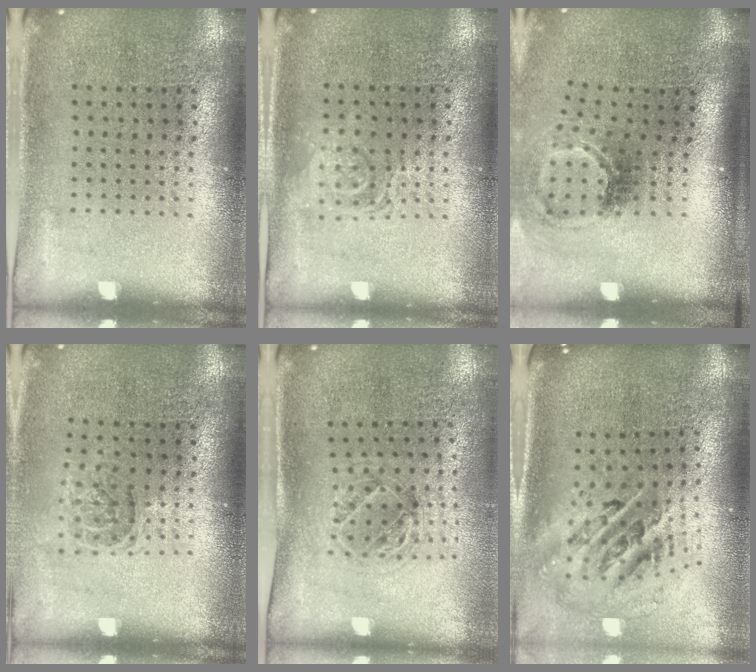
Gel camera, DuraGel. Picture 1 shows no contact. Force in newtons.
{"total": 1.1, "press": 1.1, "slide": 0.3}
{"total": 1.9, "press": 1.2, "slide": 1.5}
{"total": 1.2, "press": 1.0, "slide": 0.6}
{"total": 1.1, "press": 1.1, "slide": 0.3}
{"total": 2.3, "press": 1.6, "slide": 1.7}